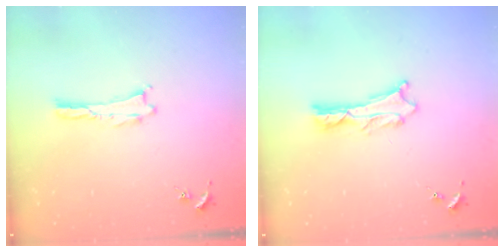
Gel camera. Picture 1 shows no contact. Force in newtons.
{"total": 1.2, "press": 1.2, "slide": 0.2}